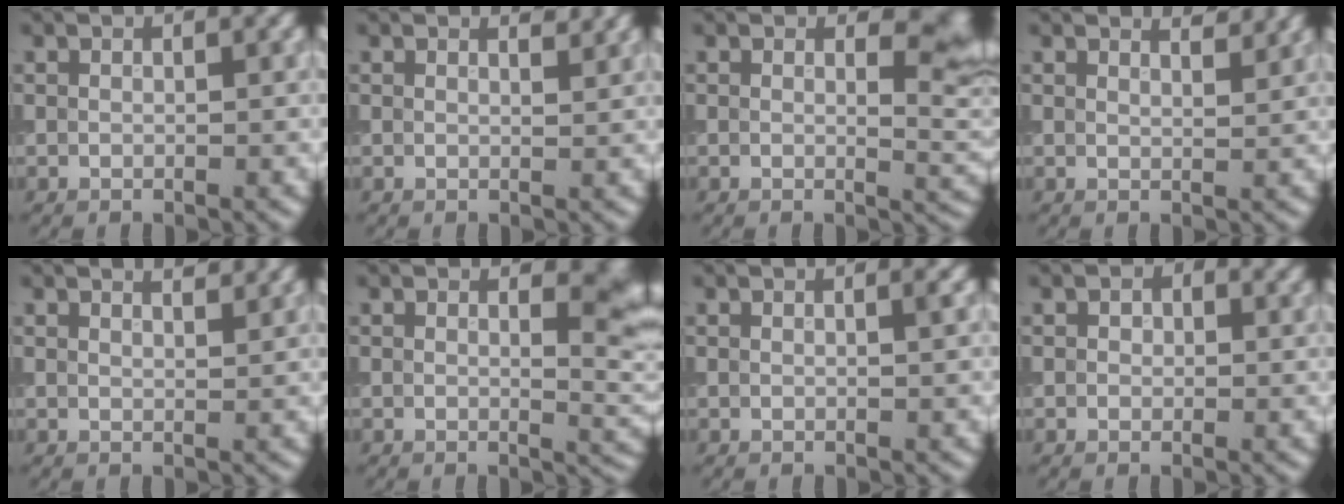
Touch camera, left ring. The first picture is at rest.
{"total": 1.3, "force": [1.2, 0.2, 0.5], "torque": [-0.005, -0.003, 0.011]}
{"total": 4.1, "force": [1.4, 1.7, 3.4], "torque": [-0.029, -0.004, 0.018]}
{"total": 2.8, "force": [2.5, 0.7, 1.1], "torque": [0.001, 0.011, 0.013]}
{"total": 2.6, "force": [2.2, 0.8, 1.2], "torque": [0.005, 0.011, 0.005]}
{"total": 3.8, "force": [1.4, 1.3, 3.3], "torque": [-0.028, -0.005, 0.017]}
{"total": 0.6, "force": [0.3, 0.2, 0.5], "torque": [0.000, -0.001, 0.002]}
{"total": 1.3, "force": [0.4, 1.0, 0.7], "torque": [-0.006, -0.003, 0.001]}